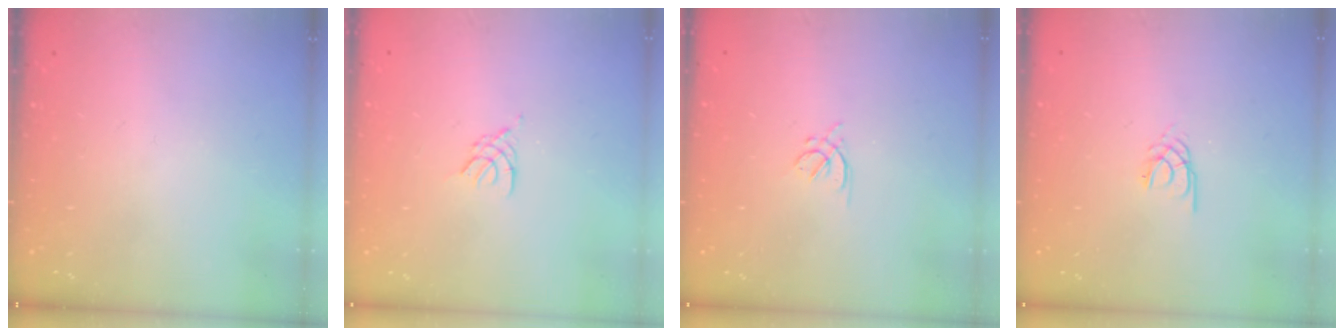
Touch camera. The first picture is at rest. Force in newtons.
{"total": 2.4, "press": 2.3, "slide": 0.5}
{"total": 2.5, "press": 2.4, "slide": 0.6}
{"total": 1.7, "press": 1.7, "slide": 0.3}